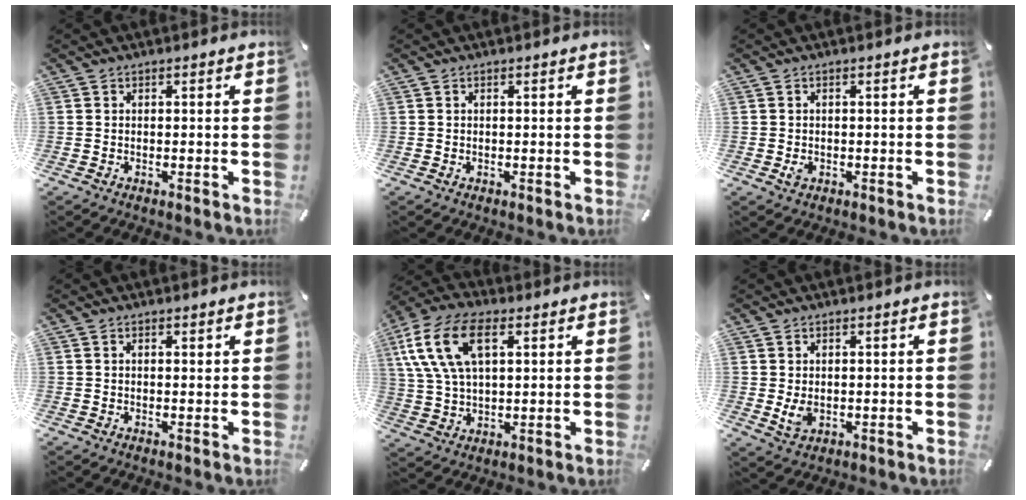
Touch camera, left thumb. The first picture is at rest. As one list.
[{"total": 0.0}, {"total": 1.5, "force": [-0.4, 1.1, 1.0], "torque": [-0.018, 0.001, -0.006]}, {"total": 0.9, "force": [0.5, 0.4, 0.6], "torque": [-0.012, -0.001, 0.010]}, {"total": 14.2, "force": [5.3, 8.1, 10.4], "torque": [-0.249, 0.007, 0.092]}, {"total": 3.4, "force": [0.3, 2.4, 2.4], "torque": [-0.051, -0.007, 0.003]}]